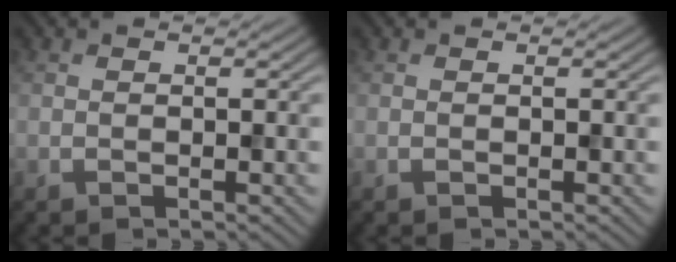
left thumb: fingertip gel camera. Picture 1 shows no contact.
{"total": 0.0}